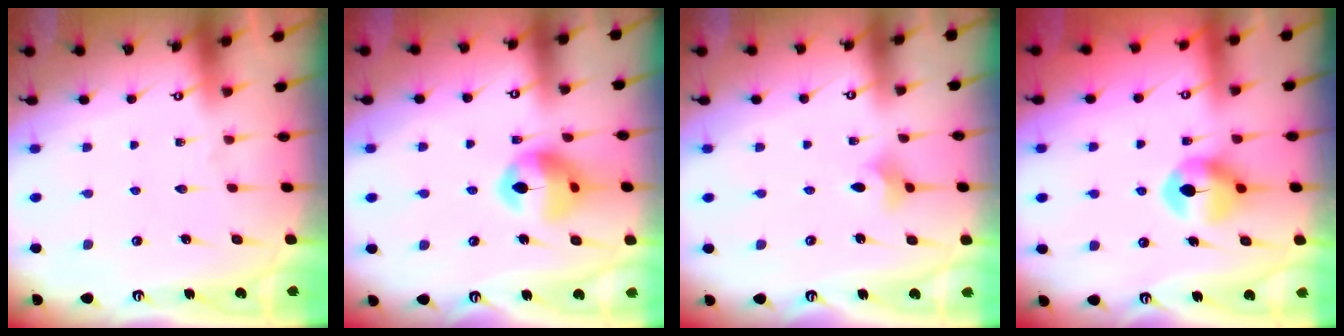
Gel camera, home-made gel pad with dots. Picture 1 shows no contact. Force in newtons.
{"total": 13.7, "press": 13.6, "slide": 1.6}
{"total": 4.2, "press": 4.1, "slide": 0.8}
{"total": 7.9, "press": 7.9, "slide": 0.2}